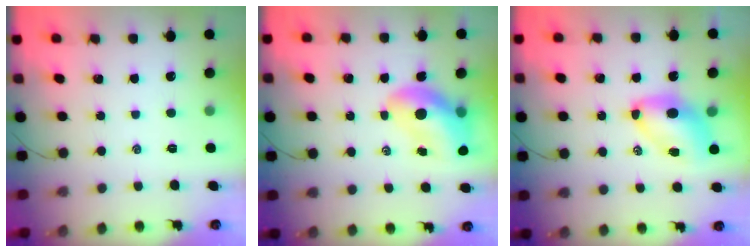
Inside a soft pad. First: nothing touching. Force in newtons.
{"total": 12.1, "press": 11.6, "slide": 3.3}
{"total": 7.7, "press": 7.5, "slide": 1.8}